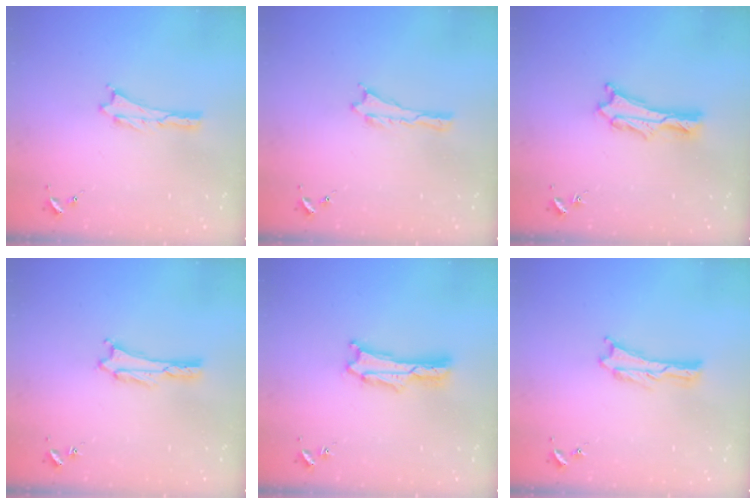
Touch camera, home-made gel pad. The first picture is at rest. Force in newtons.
{"total": 0.0}
{"total": 2.0, "press": 2.0, "slide": 0.2}
{"total": 1.8, "press": 1.8, "slide": 0.2}
{"total": 1.4, "press": 1.3, "slide": 0.2}
{"total": 0.0}